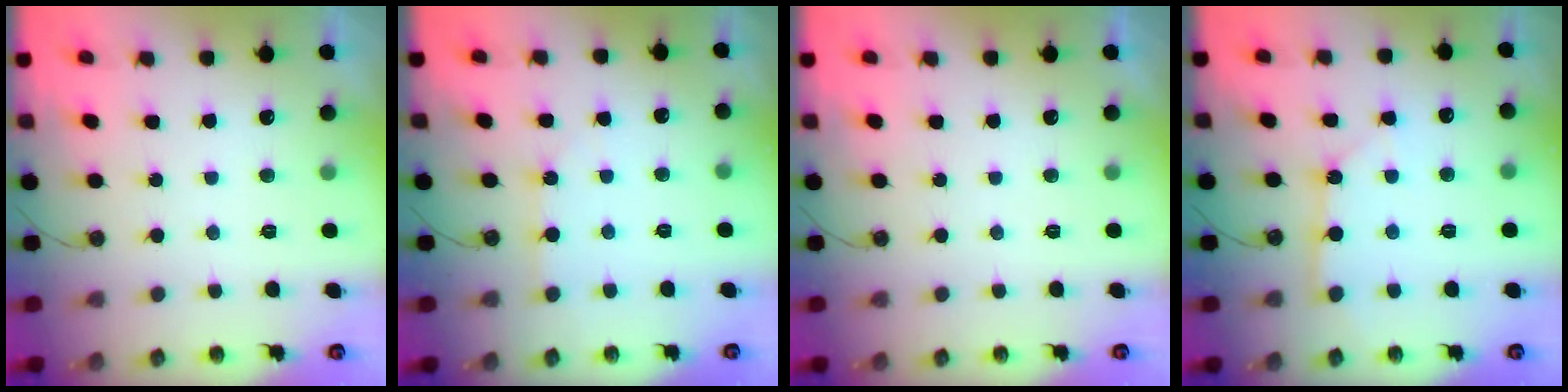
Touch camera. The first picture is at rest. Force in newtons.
{"total": 4.1, "press": 4.1, "slide": 0.4}
{"total": 0.0}
{"total": 2.8, "press": 2.7, "slide": 0.3}